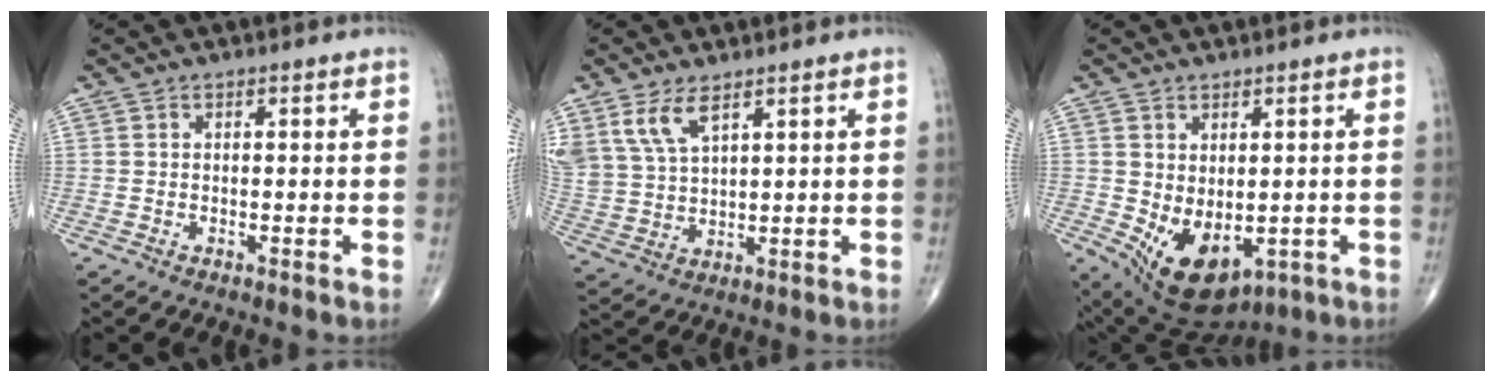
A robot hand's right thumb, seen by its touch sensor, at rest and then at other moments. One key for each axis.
{"total": 7.5, "fx": 4.7, "fy": 3.2, "fz": 4.9, "tx": -0.101, "ty": -0.014, "tz": 0.106}
{"total": 10.9, "fx": -2.3, "fy": 6.8, "fz": 8.3, "tx": -0.117, "ty": -0.004, "tz": -0.008}